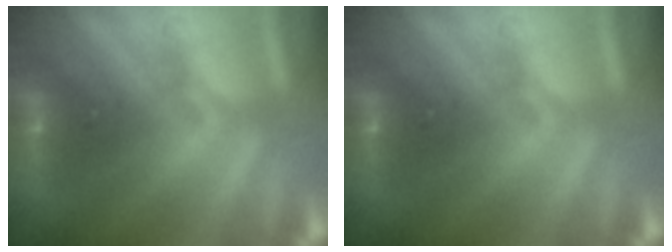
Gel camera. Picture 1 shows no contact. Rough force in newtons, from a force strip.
{"total": 0.0}